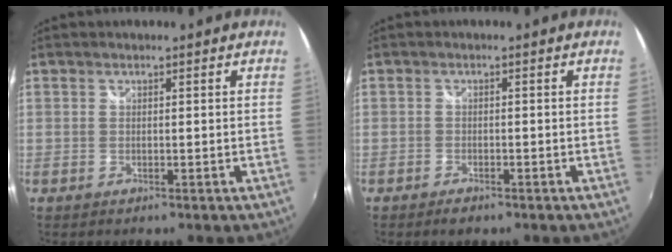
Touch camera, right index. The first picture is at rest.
{"total": 2.1, "force": [-1.6, 1.0, 1.0], "torque": [-0.025, -0.002, -0.028]}